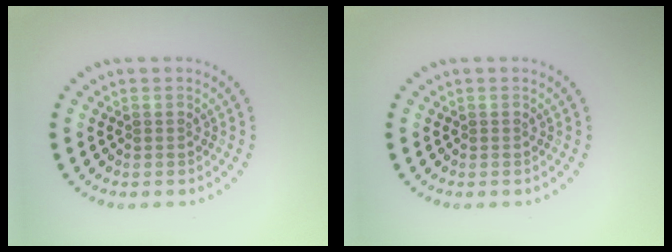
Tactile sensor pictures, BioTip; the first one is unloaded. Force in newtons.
{"total": 0.0}